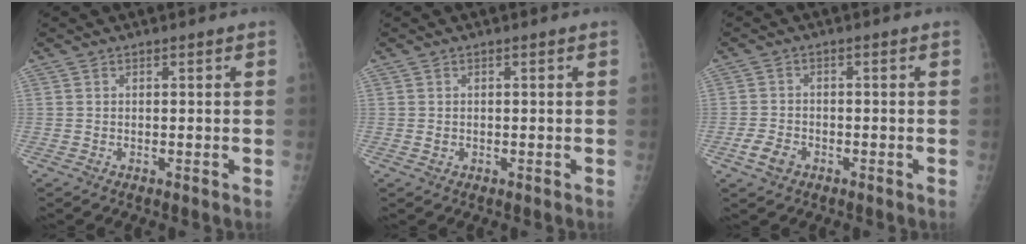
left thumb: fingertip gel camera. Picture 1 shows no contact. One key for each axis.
{"total": 0.9, "fx": 0.0, "fy": 0.8, "fz": 0.4, "tx": -0.006, "ty": 0.000, "tz": 0.001}
{"total": 3.7, "fx": -1.8, "fy": 2.6, "fz": 1.9, "tx": -0.034, "ty": 0.009, "tz": -0.030}